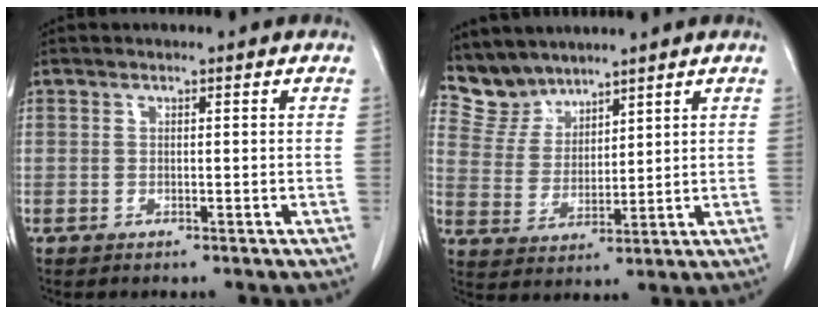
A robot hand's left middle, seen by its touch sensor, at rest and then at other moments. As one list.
[{"total": 5.8, "force": [5.5, 1.8, -0.1], "torque": [-0.006, 0.006, 0.126]}]